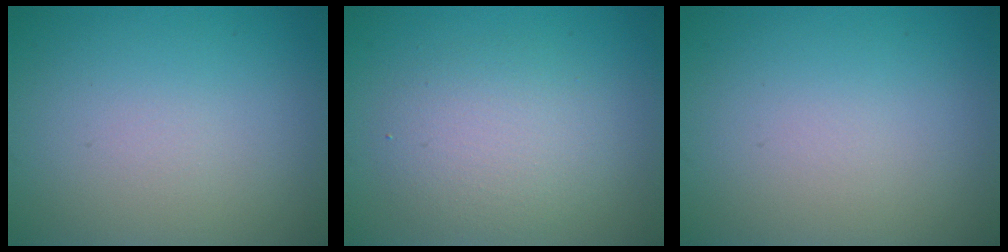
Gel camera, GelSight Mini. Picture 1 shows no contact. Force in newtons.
{"total": 3.5, "press": 3.5, "slide": 0.2}
{"total": 0.0}